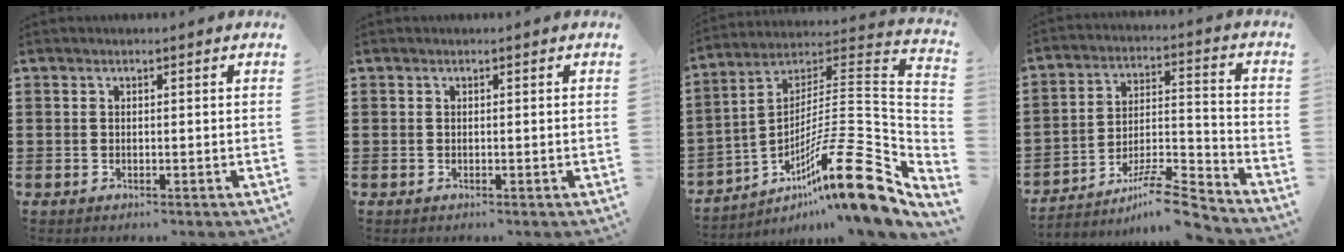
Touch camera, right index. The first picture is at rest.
{"total": 0.0}
{"total": 17.5, "force": [-8.9, 2.4, 14.9], "torque": [-0.229, 0.000, -0.156]}
{"total": 9.6, "force": [-8.1, 1.3, 5.0], "torque": [-0.074, 0.020, -0.150]}